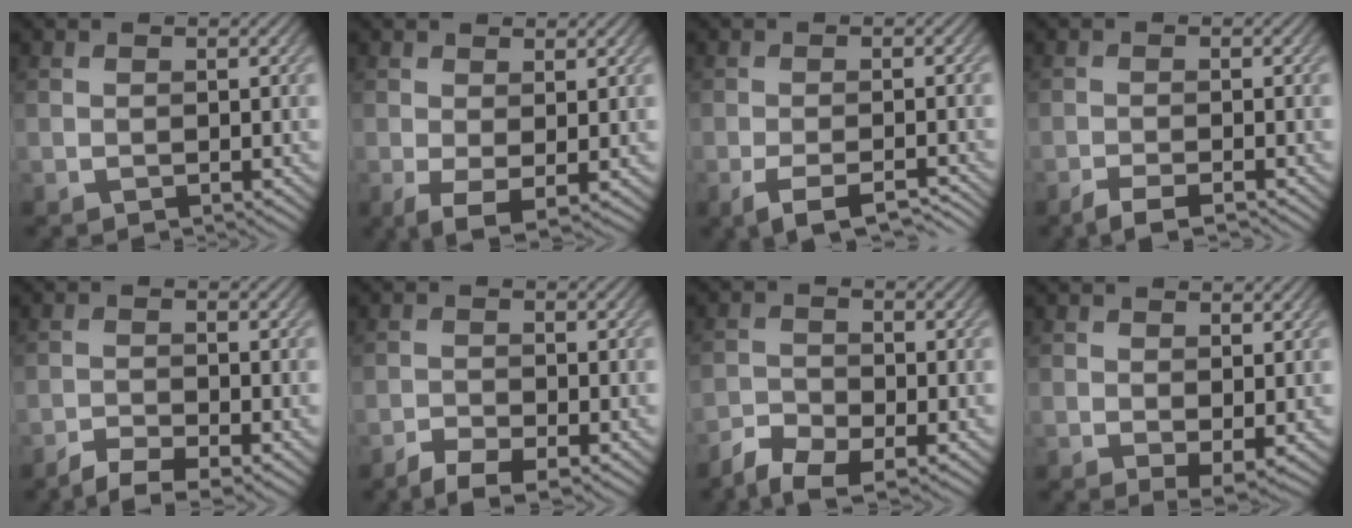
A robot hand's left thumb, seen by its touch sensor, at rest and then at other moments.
{"total": 3.1, "force": [-0.2, 1.2, 2.9], "torque": [-0.065, -0.010, -0.001]}
{"total": 5.3, "force": [-3.4, 1.4, 3.8], "torque": [-0.065, -0.001, -0.054]}
{"total": 2.6, "force": [-2.0, 0.4, 1.6], "torque": [-0.029, 0.000, -0.042]}
{"total": 3.7, "force": [-2.9, 0.7, 2.3], "torque": [-0.047, -0.005, -0.053]}
{"total": 3.5, "force": [-2.5, 1.0, 2.2], "torque": [-0.042, -0.005, -0.045]}
{"total": 4.9, "force": [-3.7, 1.9, 2.6], "torque": [-0.050, -0.008, -0.072]}
{"total": 2.0, "force": [0.5, 0.8, 1.7], "torque": [-0.032, -0.011, 0.017]}